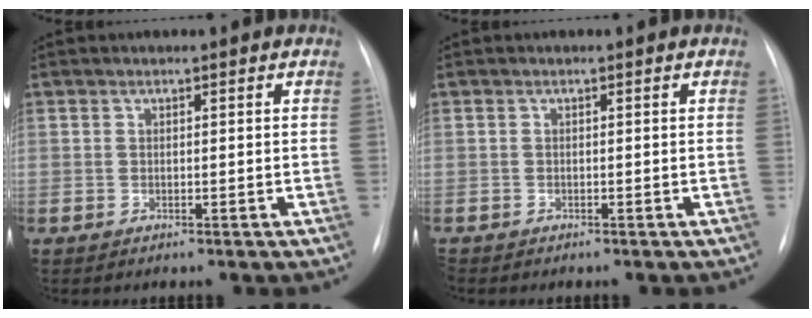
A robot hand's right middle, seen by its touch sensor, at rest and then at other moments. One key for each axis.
{"total": 0.7, "fx": -0.6, "fy": 0.3, "fz": 0.1, "tx": -0.002, "ty": 0.000, "tz": -0.011}